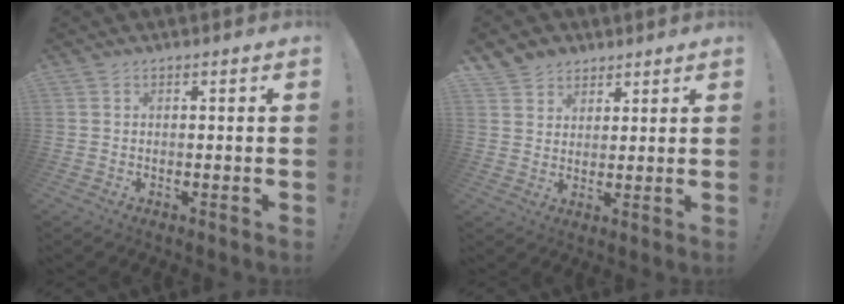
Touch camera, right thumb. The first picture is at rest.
{"total": 5.5, "force": [3.7, 4.0, 0.1], "torque": [-0.009, -0.025, 0.075]}